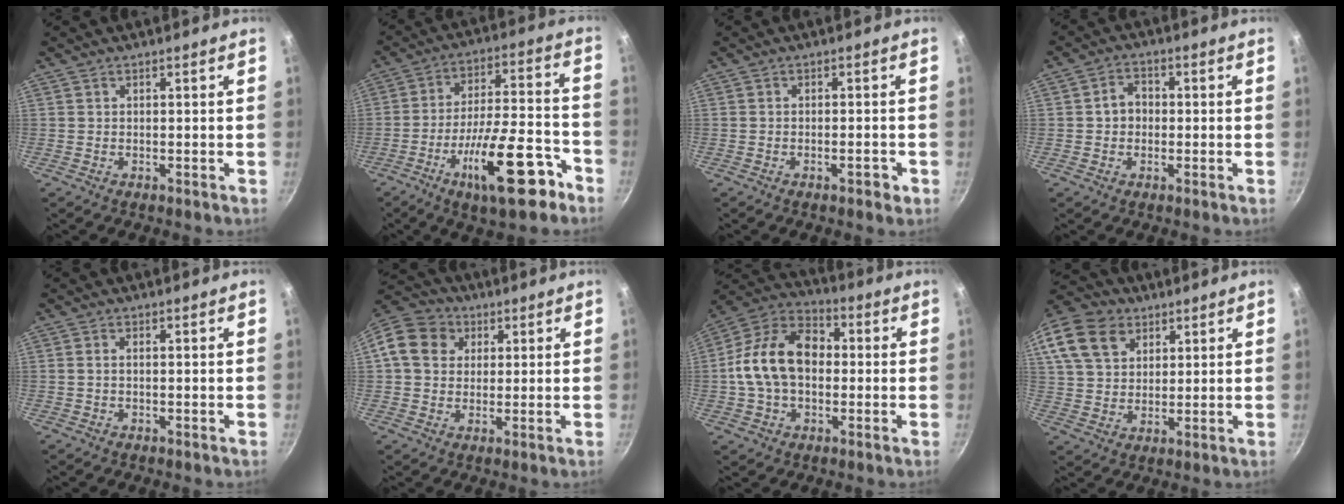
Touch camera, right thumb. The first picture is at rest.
{"total": 18.0, "force": [-9.5, 5.7, 14.3], "torque": [-0.205, 0.054, -0.147]}
{"total": 2.5, "force": [-1.3, 0.9, 2.0], "torque": [-0.025, 0.011, -0.017]}
{"total": 4.1, "force": [-0.2, 3.5, 2.2], "torque": [-0.013, 0.012, -0.007]}
{"total": 1.0, "force": [0.0, 0.5, 0.9], "torque": [-0.023, 0.005, -0.003]}
{"total": 11.6, "force": [3.0, 9.8, 5.4], "torque": [-0.090, 0.018, 0.038]}
{"total": 16.3, "force": [-0.1, 11.4, 11.6], "torque": [-0.176, 0.037, -0.021]}
{"total": 19.9, "force": [10.0, 14.3, 9.5], "torque": [-0.216, 0.022, 0.185]}